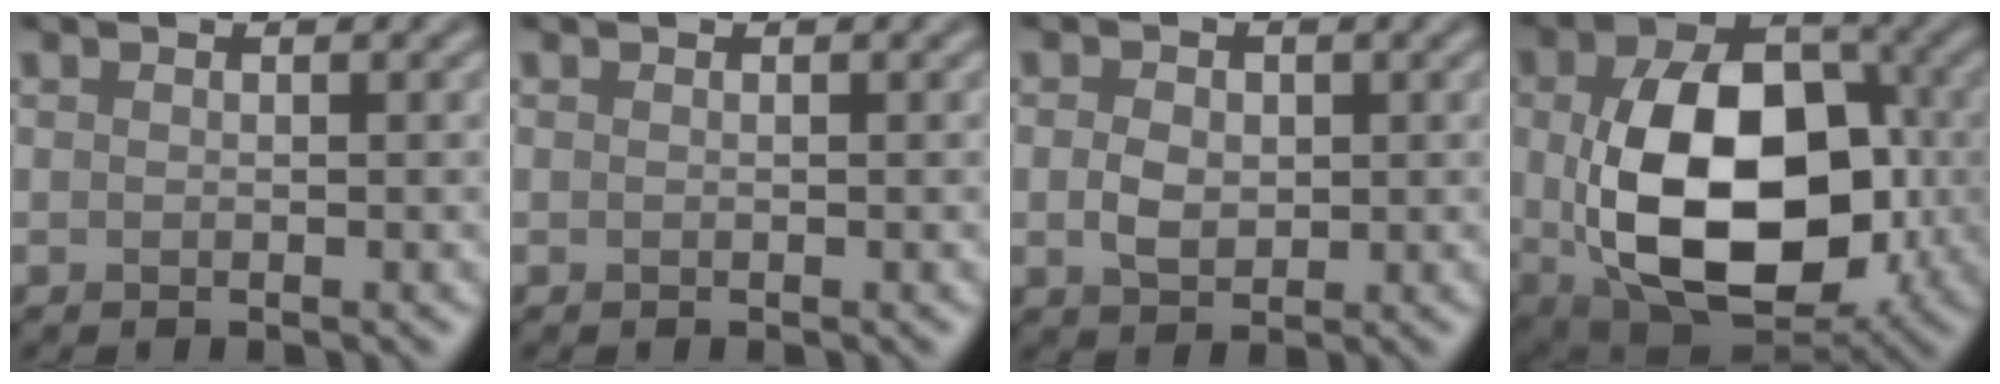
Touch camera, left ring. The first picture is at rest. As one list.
[{"total": 0.0}, {"total": 2.6, "force": [0.0, 2.0, 1.7], "torque": [-0.034, -0.001, -0.001]}, {"total": 14.1, "force": [-0.8, 9.1, 10.7], "torque": [-0.183, -0.020, -0.001]}]